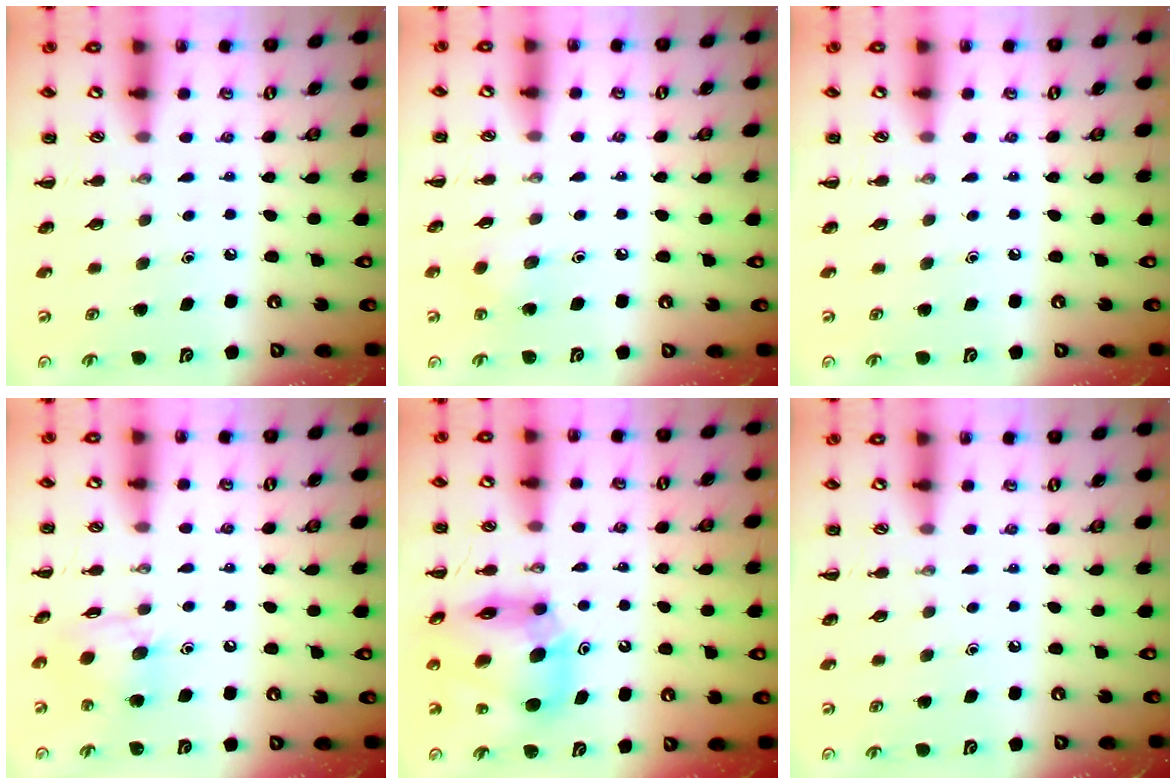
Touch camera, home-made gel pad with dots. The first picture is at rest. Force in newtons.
{"total": 4.1, "press": 4.0, "slide": 1.0}
{"total": 0.0}
{"total": 9.6, "press": 9.5, "slide": 1.0}
{"total": 13.6, "press": 13.1, "slide": 3.9}
{"total": 0.0}